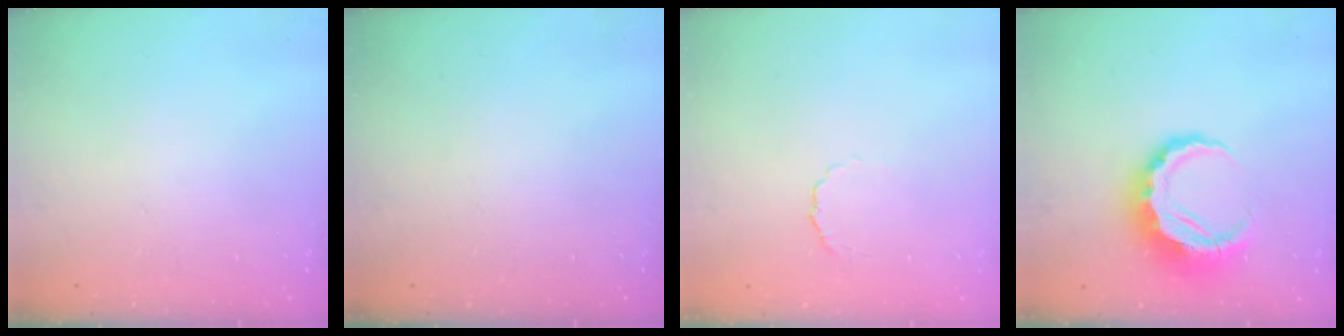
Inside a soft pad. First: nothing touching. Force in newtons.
{"total": 0.0}
{"total": 3.1, "press": 3.0, "slide": 0.8}
{"total": 9.5, "press": 9.4, "slide": 1.8}